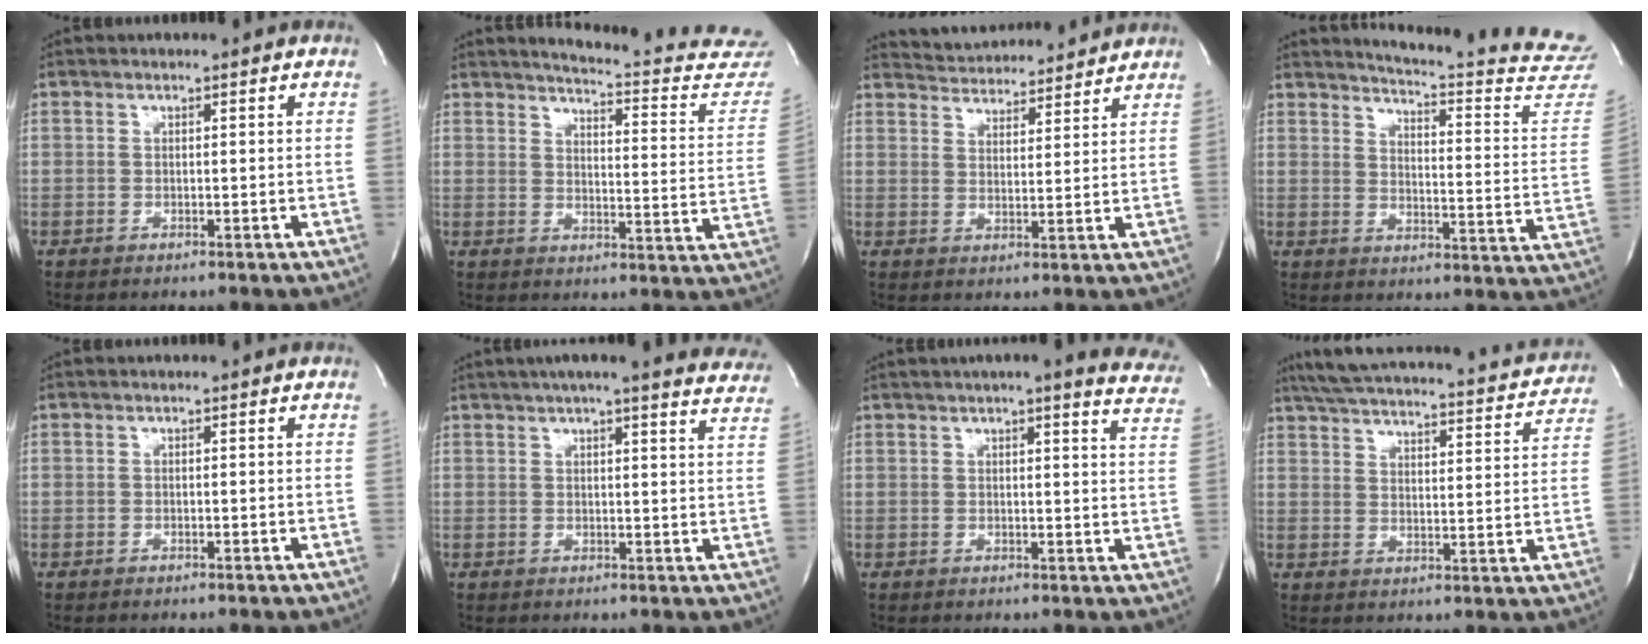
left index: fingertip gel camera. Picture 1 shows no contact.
{"total": 19.5, "force": [18.8, 2.2, 4.6], "torque": [-0.049, -0.110, 0.200]}
{"total": 11.4, "force": [11.1, 1.9, 1.9], "torque": [-0.029, 0.016, 0.154]}
{"total": 20.7, "force": [20.1, -0.7, 4.7], "torque": [-0.073, -0.153, 0.223]}
{"total": 0.0}
{"total": 21.5, "force": [19.4, 2.4, 9.0], "torque": [-0.134, -0.029, 0.217]}
{"total": 15.5, "force": [13.6, 1.9, 7.0], "torque": [-0.086, -0.026, 0.141]}
{"total": 25.6, "force": [23.3, 4.5, 9.4], "torque": [-0.158, -0.023, 0.292]}